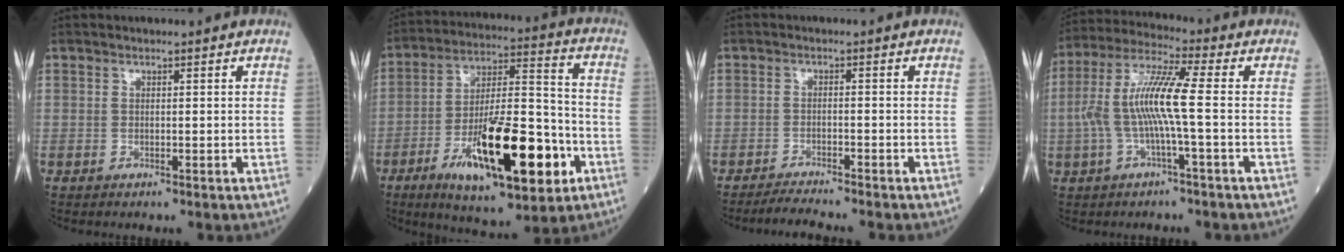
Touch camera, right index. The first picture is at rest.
{"total": 21.1, "force": [-8.2, 5.3, 18.7], "torque": [-0.316, -0.012, -0.127]}
{"total": 4.2, "force": [-3.9, -0.8, 1.3], "torque": [-0.025, -0.018, -0.067]}
{"total": 10.2, "force": [-0.9, 0.5, 10.1], "torque": [-0.213, 0.021, -0.026]}